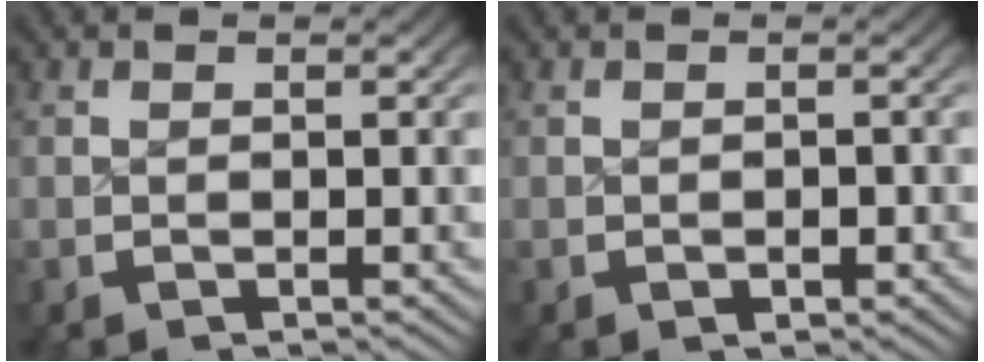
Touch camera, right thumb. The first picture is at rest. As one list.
[{"total": 0.9, "force": [-0.3, 0.6, 0.5], "torque": [-0.005, -0.003, -0.005]}]